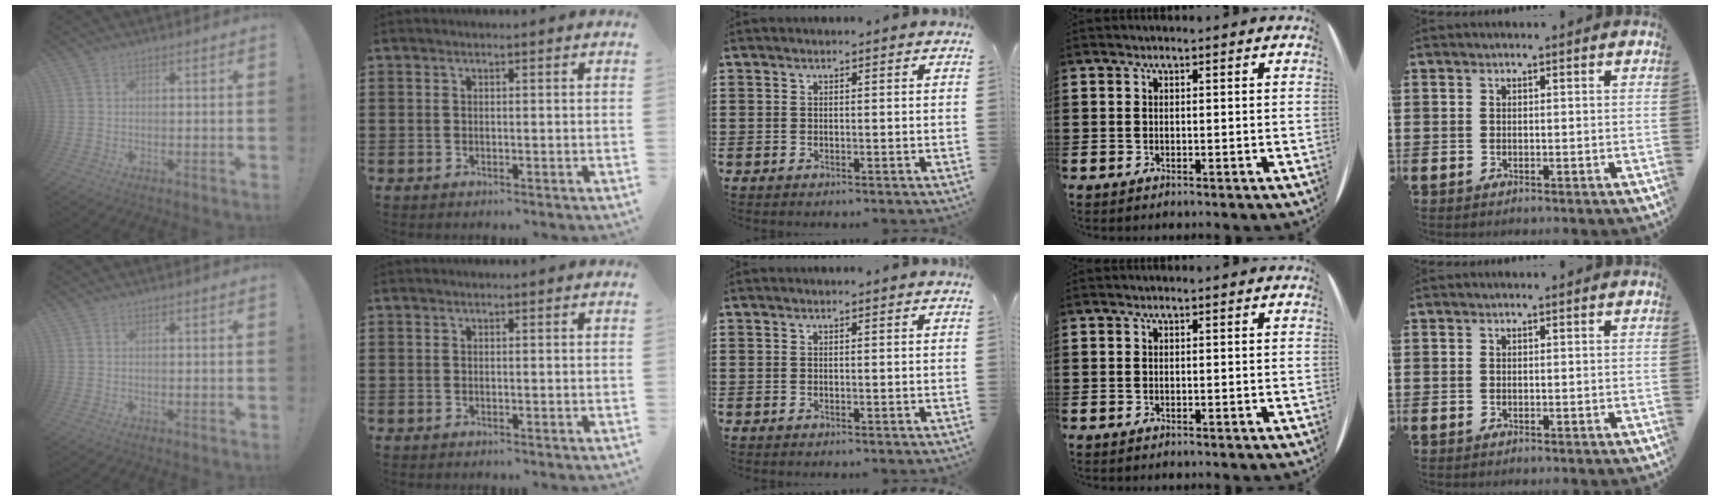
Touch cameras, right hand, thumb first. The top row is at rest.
{}